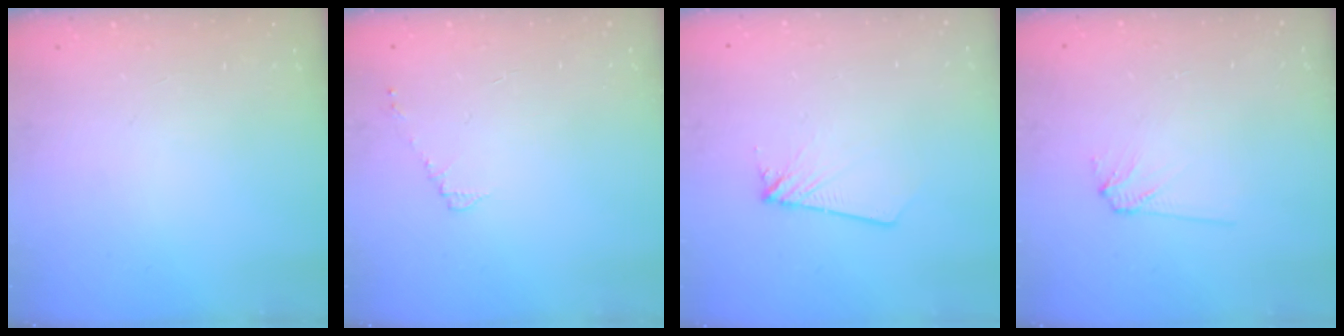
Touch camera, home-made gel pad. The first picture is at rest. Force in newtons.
{"total": 4.3, "press": 4.3, "slide": 0.6}
{"total": 1.8, "press": 1.8, "slide": 0.1}
{"total": 4.2, "press": 4.2, "slide": 0.5}